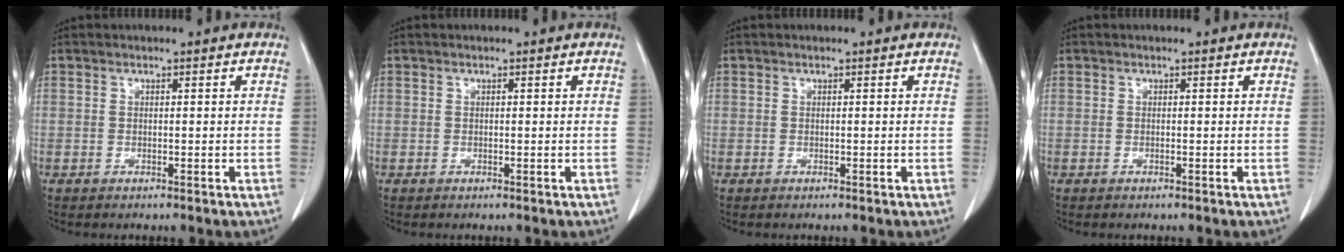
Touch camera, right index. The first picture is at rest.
{"total": 0.0}
{"total": 0.0}
{"total": 0.0}